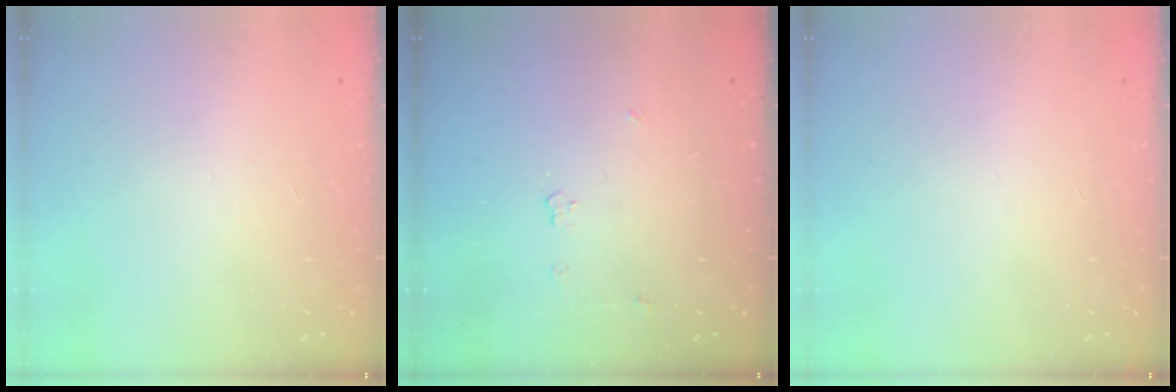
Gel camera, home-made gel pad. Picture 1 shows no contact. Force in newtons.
{"total": 4.1, "press": 4.1, "slide": 0.3}
{"total": 0.0}